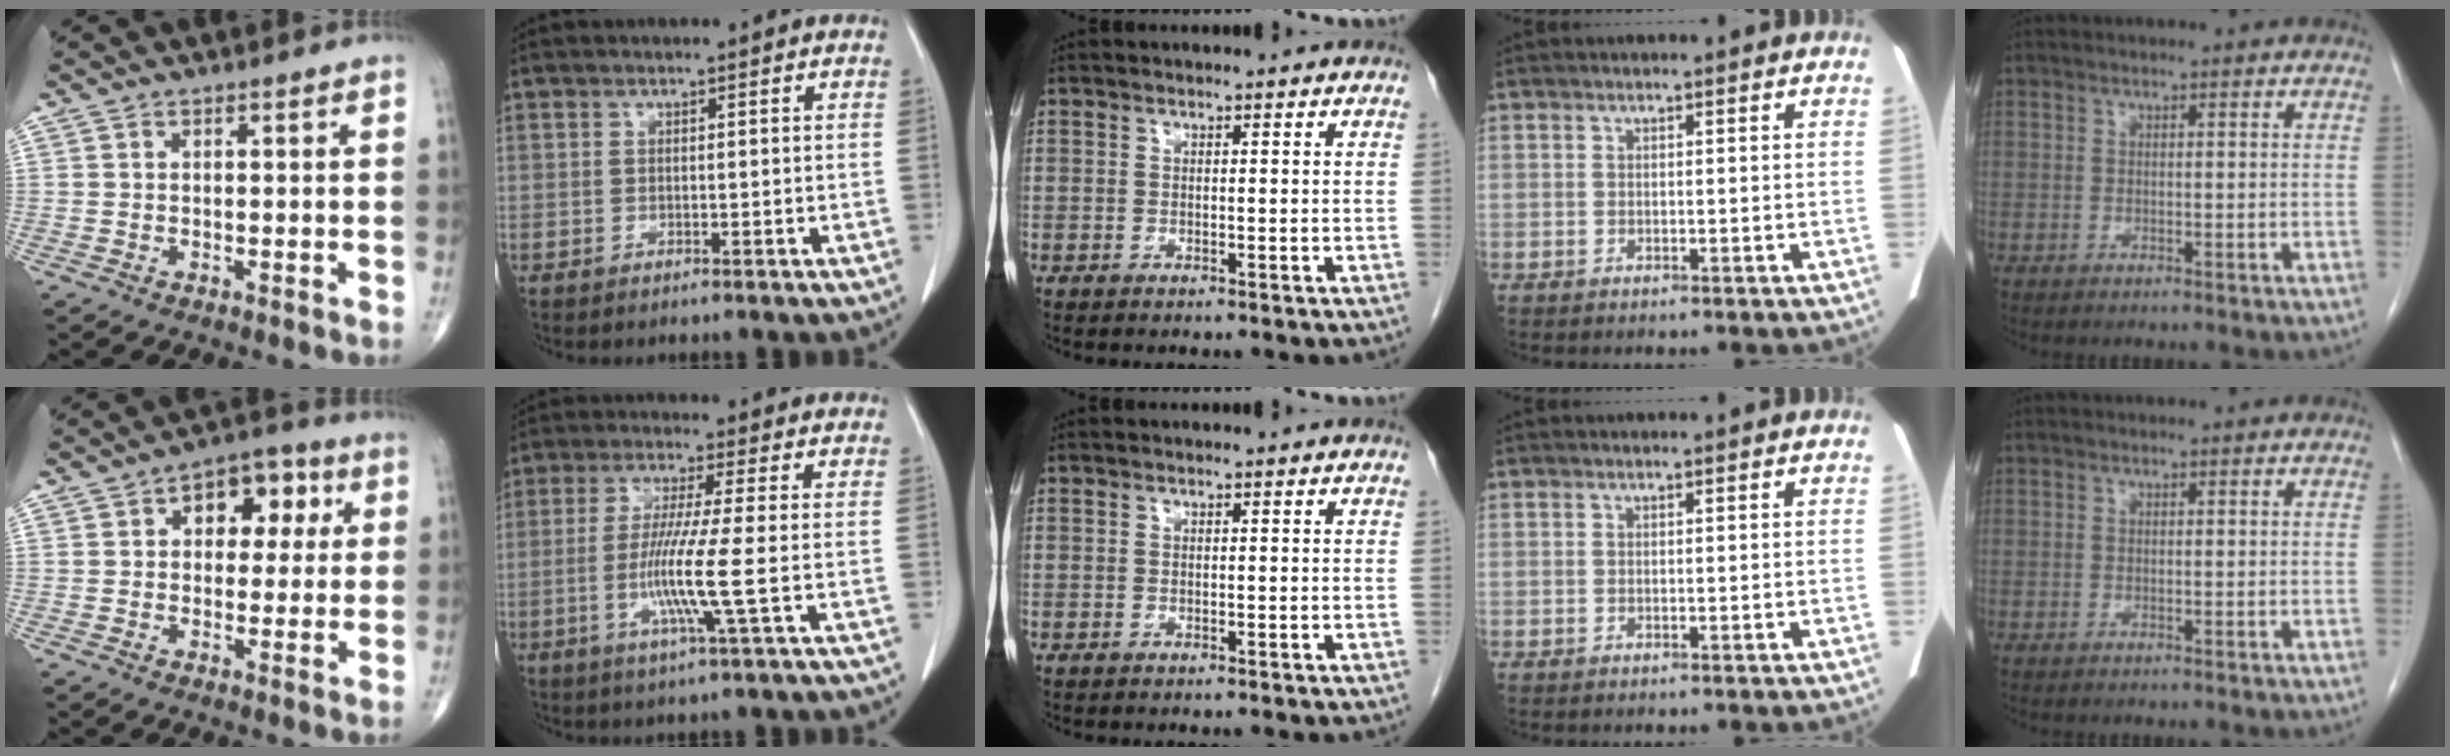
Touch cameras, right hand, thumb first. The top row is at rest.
{"thumb": {"total": 9.7, "force": [2.7, 6.3, 6.9], "torque": [-0.047, 0.013, 0.030]}, "index": {"total": 8.7, "force": [-1.7, -1.3, 8.4], "torque": [-0.169, -0.020, -0.036]}}